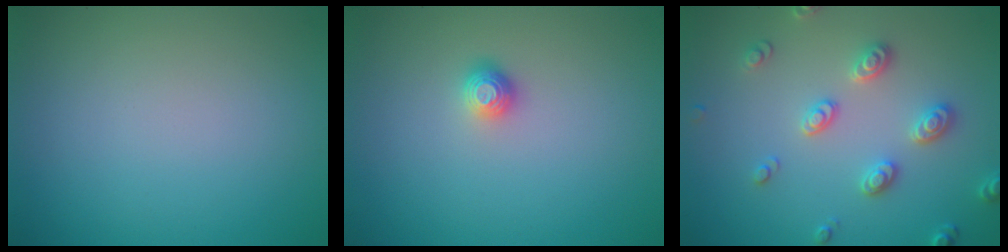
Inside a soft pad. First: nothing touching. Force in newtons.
{"total": 1.2, "press": 1.0, "slide": 0.5}
{"total": 2.9, "press": 2.8, "slide": 0.4}